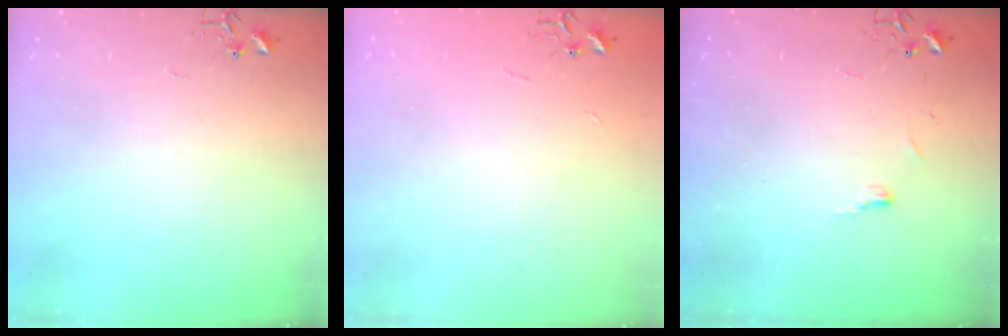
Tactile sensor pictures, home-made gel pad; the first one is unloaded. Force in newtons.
{"total": 2.2, "press": 2.2, "slide": 0.3}
{"total": 3.8, "press": 3.8, "slide": 0.5}